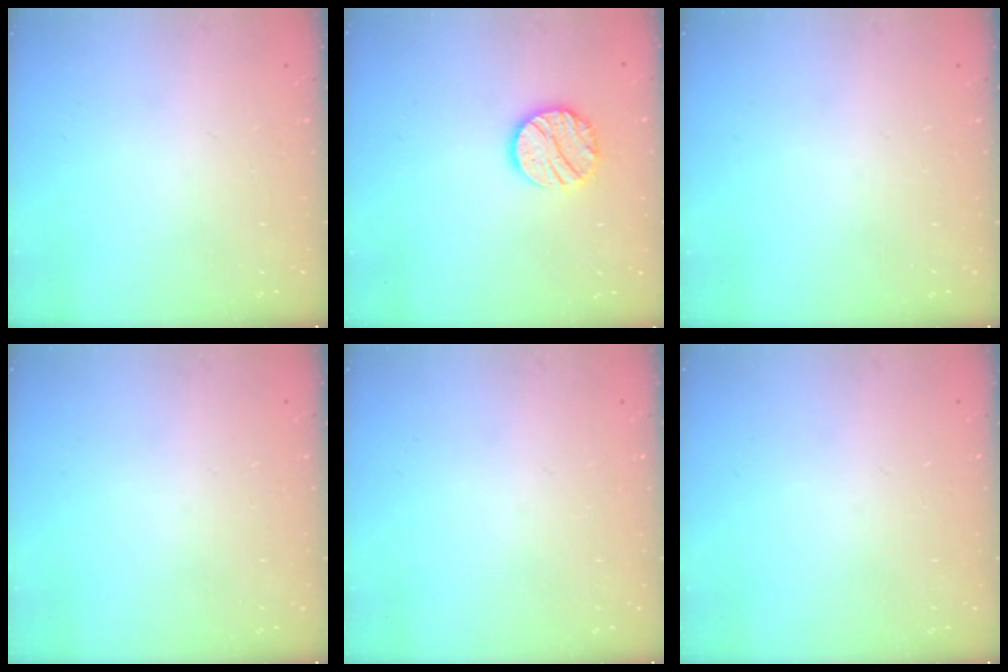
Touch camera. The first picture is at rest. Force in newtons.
{"total": 12.6, "press": 12.6, "slide": 1.1}
{"total": 0.0}
{"total": 0.0}
{"total": 0.0}
{"total": 0.0}